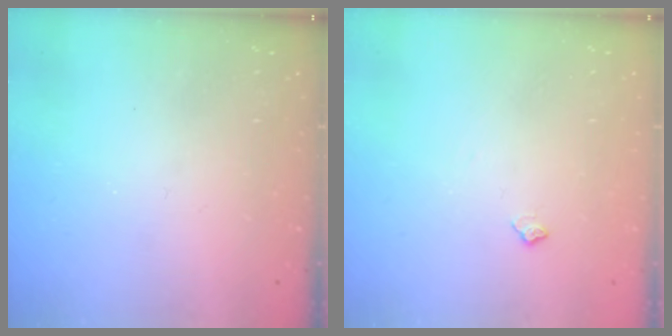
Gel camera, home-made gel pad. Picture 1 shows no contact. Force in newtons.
{"total": 4.8, "press": 4.8, "slide": 0.6}